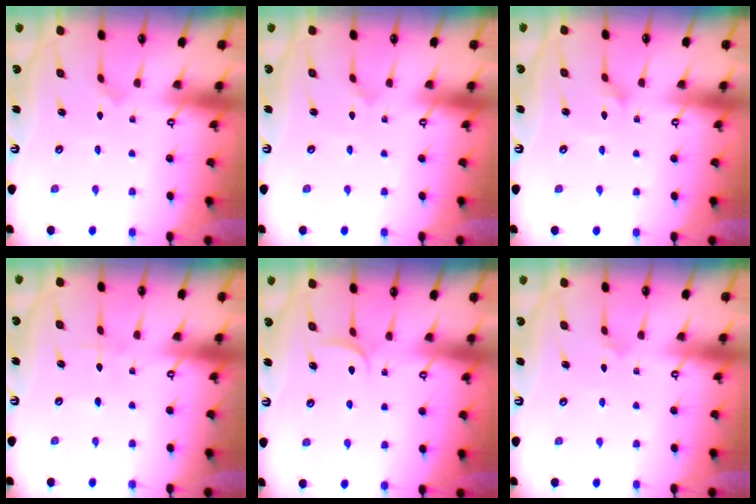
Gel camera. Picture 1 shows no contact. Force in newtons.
{"total": 1.0, "press": 1.0, "slide": 0.0}
{"total": 2.7, "press": 2.7, "slide": 0.2}
{"total": 2.9, "press": 2.9, "slide": 0.3}
{"total": 5.6, "press": 5.6, "slide": 0.4}
{"total": 3.3, "press": 3.3, "slide": 0.3}